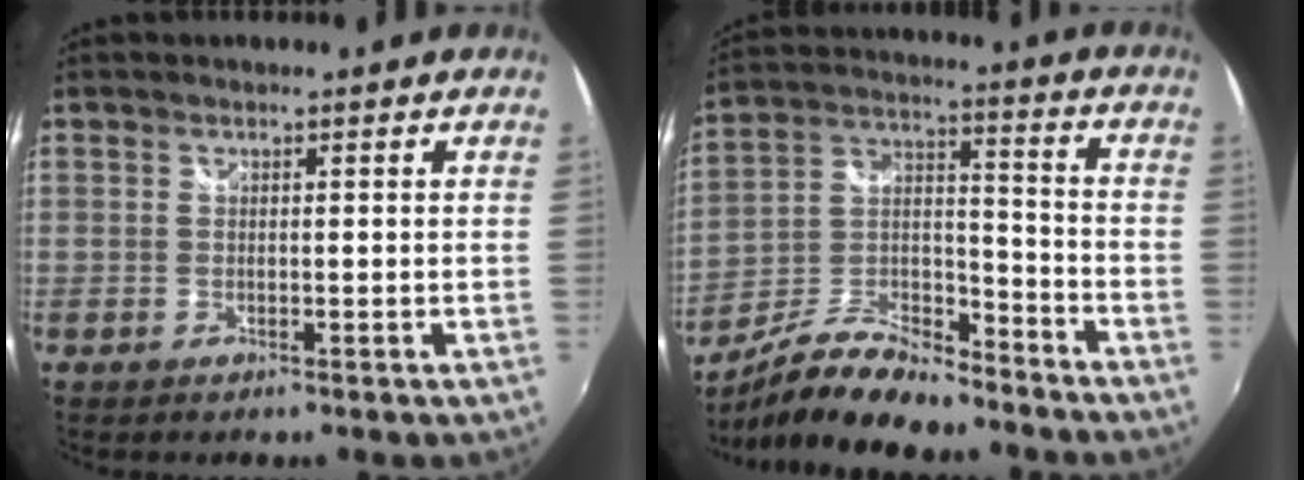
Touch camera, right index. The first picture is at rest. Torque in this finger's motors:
{"motor_torque": [0.03, -0.31, 0.13, 0.04]}